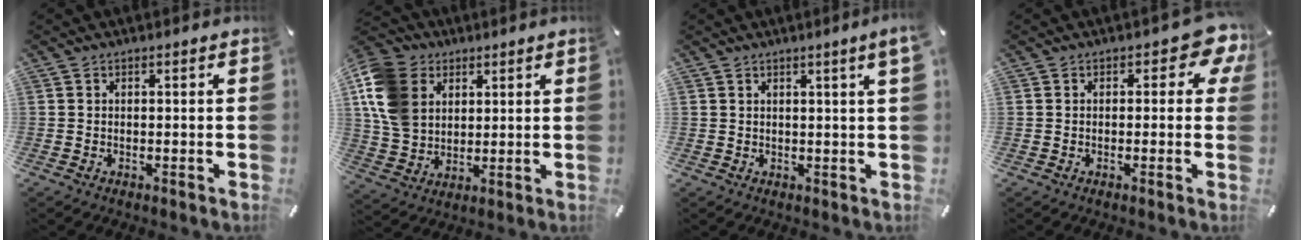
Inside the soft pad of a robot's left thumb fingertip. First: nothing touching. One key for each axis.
{"total": 13.9, "fx": 4.5, "fy": 11.2, "fz": 6.9, "tx": -0.190, "ty": -0.003, "tz": 0.082}
{"total": 2.4, "fx": 1.4, "fy": 0.0, "fz": 1.9, "tx": -0.039, "ty": 0.000, "tz": 0.025}
{"total": 6.1, "fx": 2.1, "fy": 3.4, "fz": 4.6, "tx": -0.051, "ty": -0.008, "tz": 0.032}